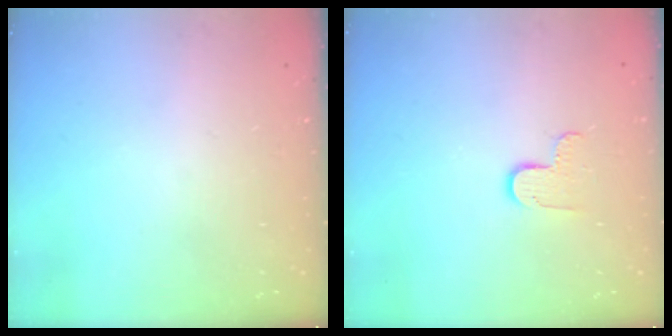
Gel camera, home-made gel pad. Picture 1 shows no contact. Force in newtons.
{"total": 5.8, "press": 5.8, "slide": 0.8}